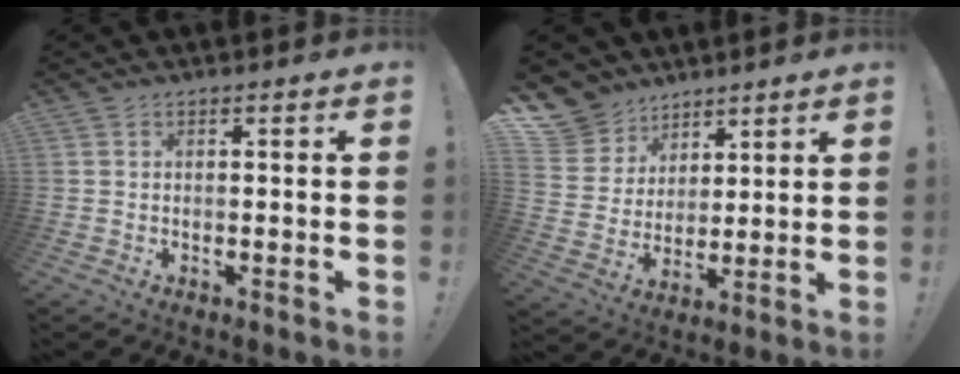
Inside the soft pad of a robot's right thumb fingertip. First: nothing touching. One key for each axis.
{"total": 10.4, "fx": 6.9, "fy": 7.6, "fz": 1.2, "tx": -0.035, "ty": -0.054, "tz": 0.143}